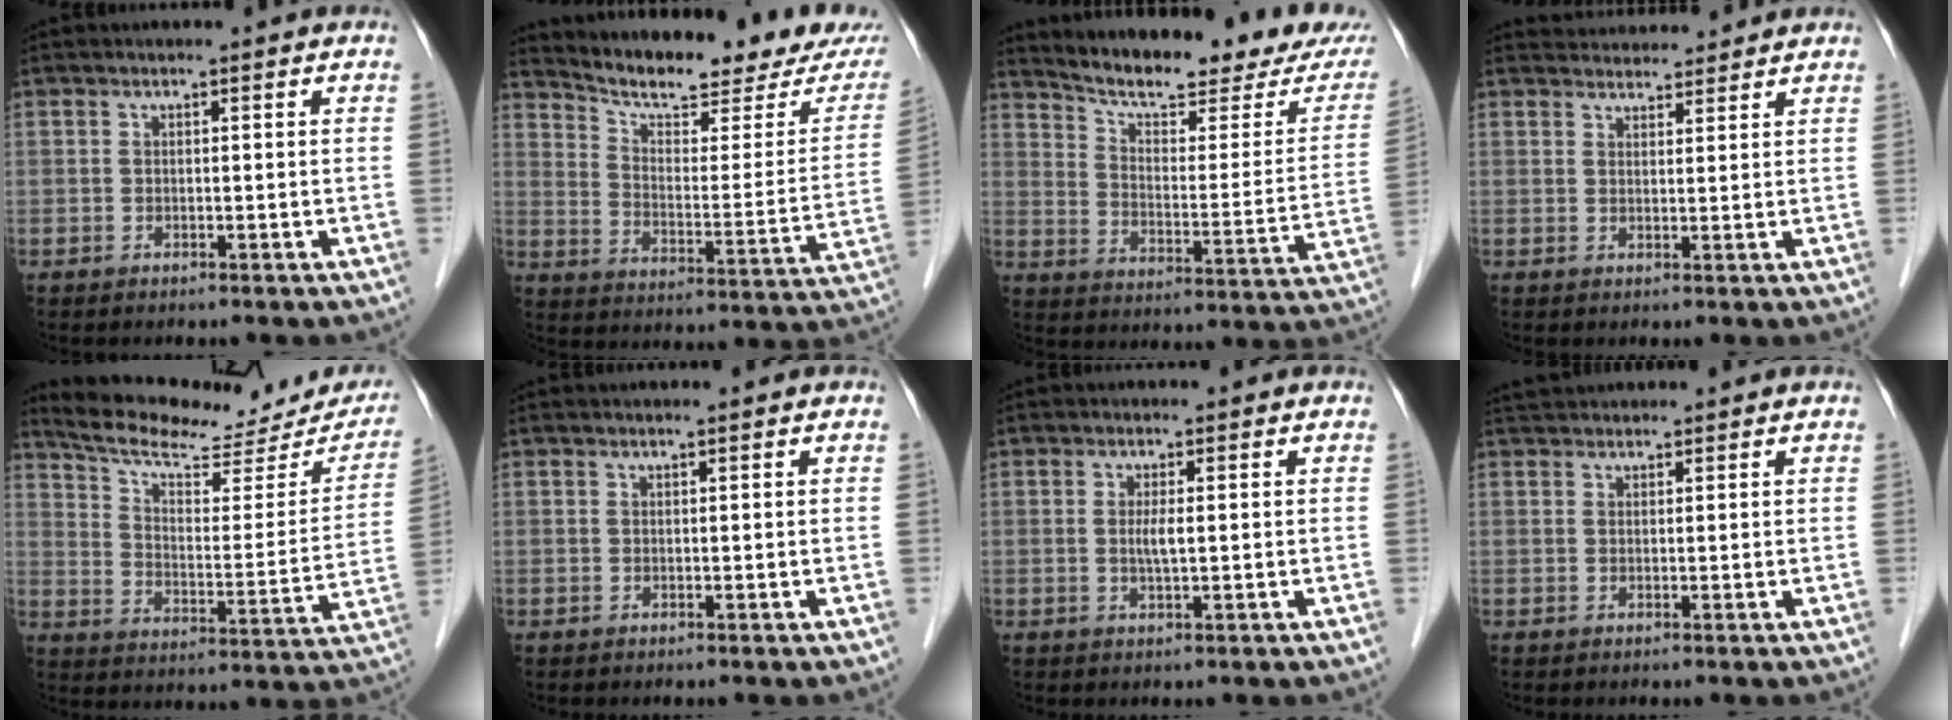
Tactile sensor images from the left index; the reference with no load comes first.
{"total": 19.0, "force": [17.2, 2.5, 7.7], "torque": [-0.113, -0.043, 0.233]}
{"total": 19.9, "force": [17.7, 2.8, 8.6], "torque": [-0.121, -0.039, 0.236]}
{"total": 6.1, "force": [6.0, 0.9, 0.7], "torque": [-0.009, 0.024, 0.080]}
{"total": 22.7, "force": [20.0, 5.9, 9.1], "torque": [-0.133, -0.015, 0.267]}
{"total": 0.7, "force": [0.6, -0.1, 0.4], "torque": [-0.009, 0.003, 0.012]}
{"total": 2.0, "force": [0.1, 0.1, 2.0], "torque": [-0.041, -0.005, 0.001]}
{"total": 2.7, "force": [2.6, 0.4, 0.6], "torque": [-0.010, 0.026, 0.047]}